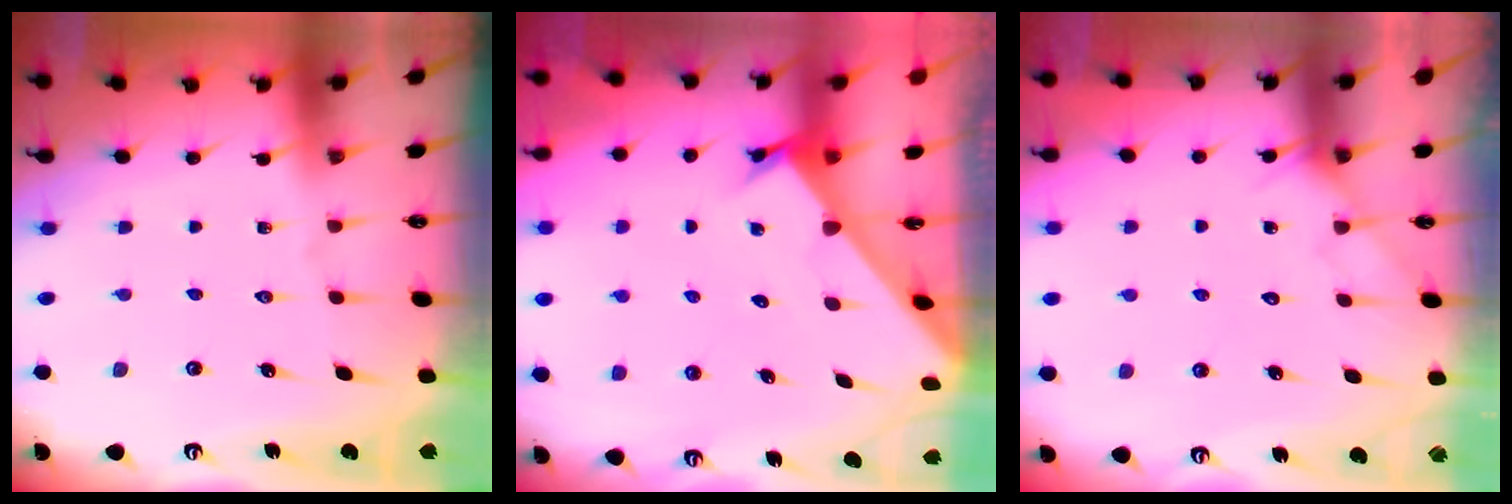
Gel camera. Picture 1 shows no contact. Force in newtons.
{"total": 2.3, "press": 2.3, "slide": 0.1}
{"total": 4.9, "press": 4.9, "slide": 0.4}